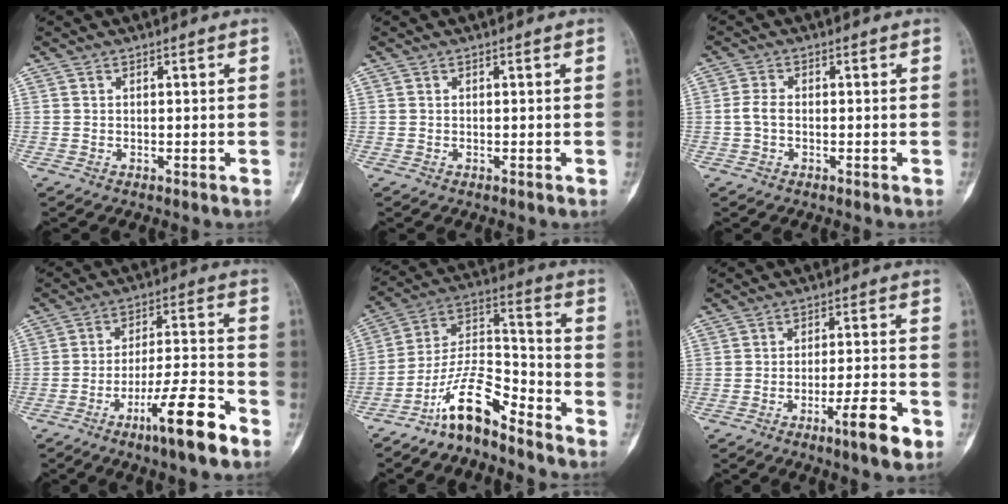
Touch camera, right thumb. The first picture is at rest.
{"total": 0.0}
{"total": 2.5, "force": [-0.4, 1.5, 2.0], "torque": [-0.043, 0.005, -0.014]}
{"total": 12.5, "force": [-7.5, 1.8, 9.9], "torque": [-0.170, 0.047, -0.125]}
{"total": 11.9, "force": [-9.2, 3.5, 6.7], "torque": [-0.123, 0.097, -0.177]}
{"total": 8.0, "force": [-4.2, 1.2, 6.7], "torque": [-0.105, 0.021, -0.064]}